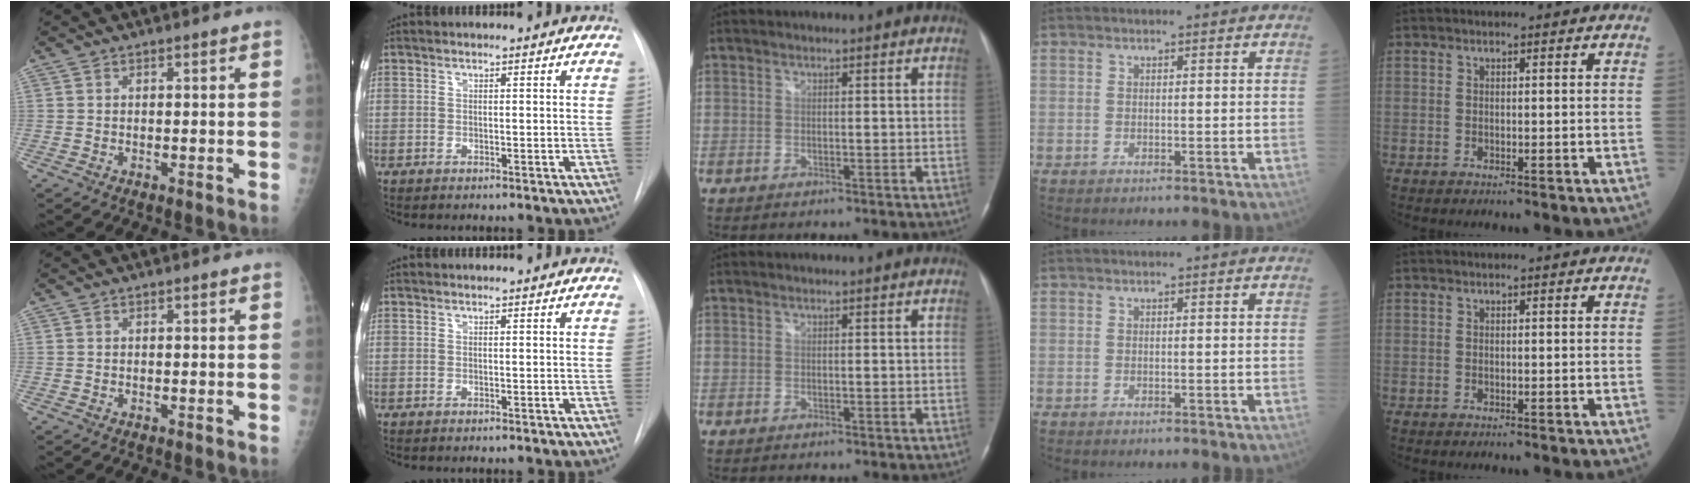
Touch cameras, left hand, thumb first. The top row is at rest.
{}